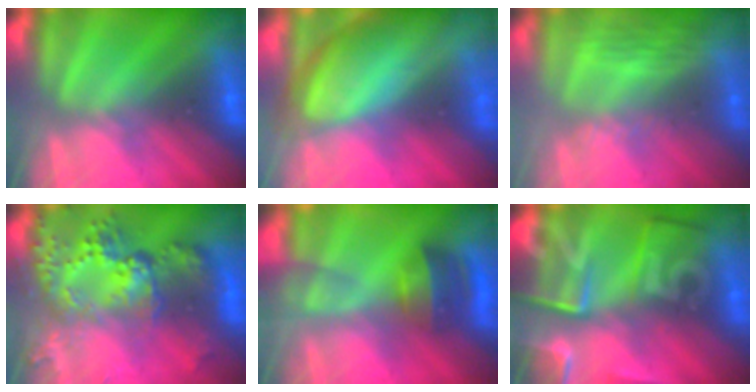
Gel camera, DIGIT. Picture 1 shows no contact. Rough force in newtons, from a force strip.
{"total": 7.8}
{"total": 2.7}
{"total": 6.3}
{"total": 9.2}
{"total": 8.0}